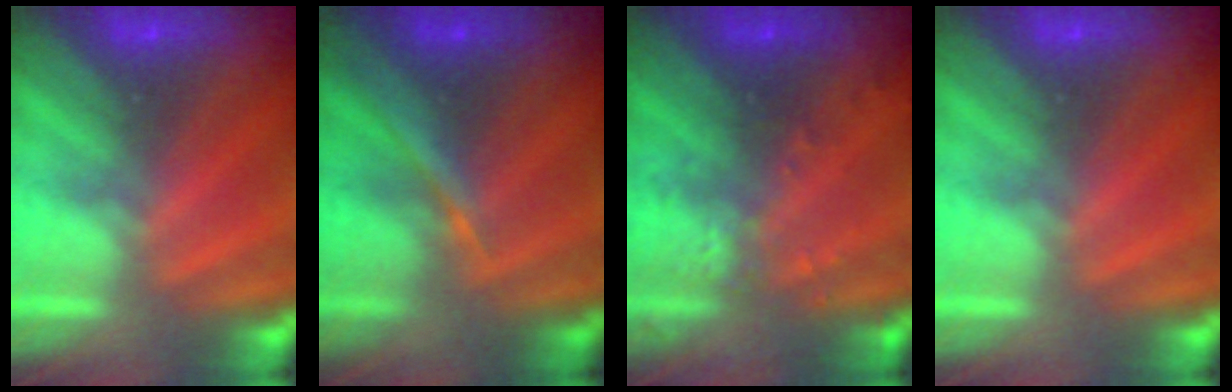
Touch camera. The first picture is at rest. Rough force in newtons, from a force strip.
{"total": 2.3}
{"total": 2.9}
{"total": 0.0}